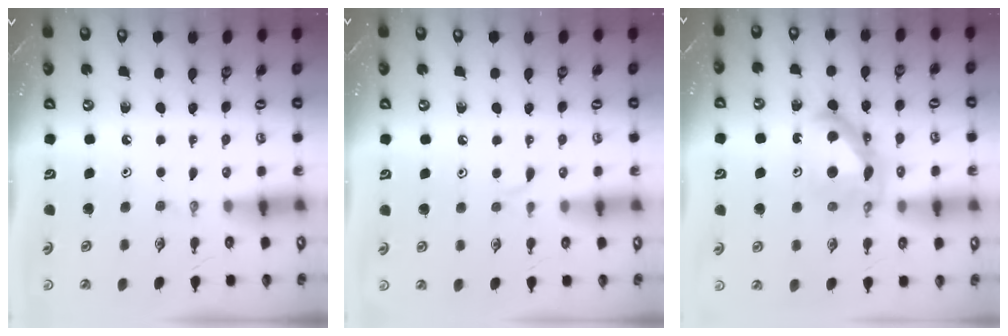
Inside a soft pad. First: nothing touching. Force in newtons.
{"total": 3.1, "press": 3.1, "slide": 0.5}
{"total": 10.2, "press": 10.2, "slide": 0.3}